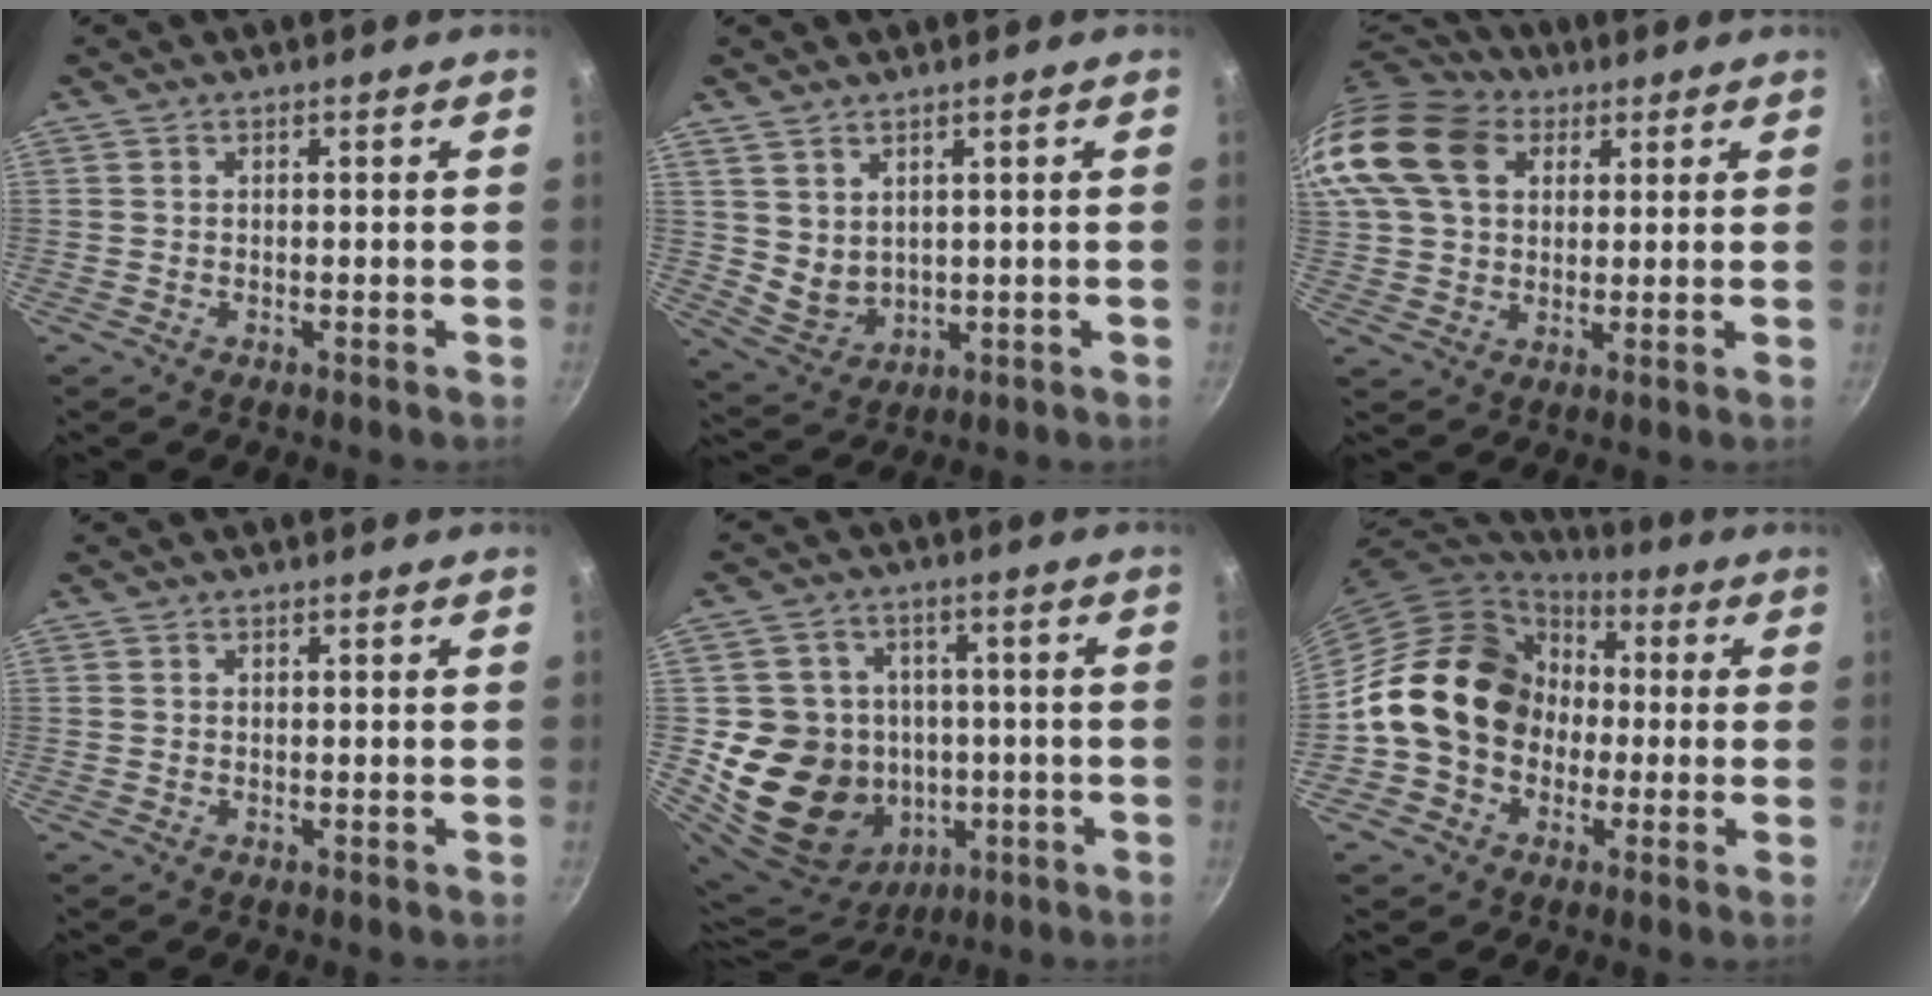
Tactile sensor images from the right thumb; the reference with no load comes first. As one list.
[{"total": 5.4, "force": [2.6, 3.8, 2.8], "torque": [-0.038, -0.018, 0.067]}, {"total": 20.3, "force": [7.8, 14.9, 11.3], "torque": [-0.245, 0.022, 0.137]}, {"total": 0.0}, {"total": 18.9, "force": [-2.2, 17.1, 7.6], "torque": [-0.110, 0.033, -0.020]}, {"total": 17.8, "force": [-0.1, 14.9, 9.8], "torque": [-0.133, 0.045, -0.006]}]